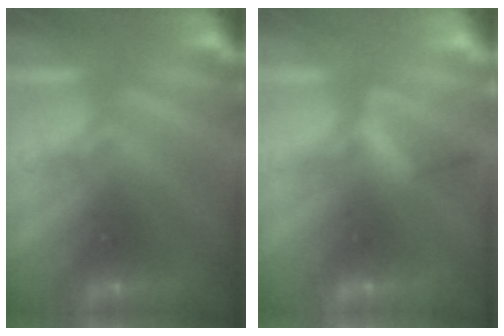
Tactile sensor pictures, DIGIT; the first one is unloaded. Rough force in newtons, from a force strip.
{"total": 4.6}